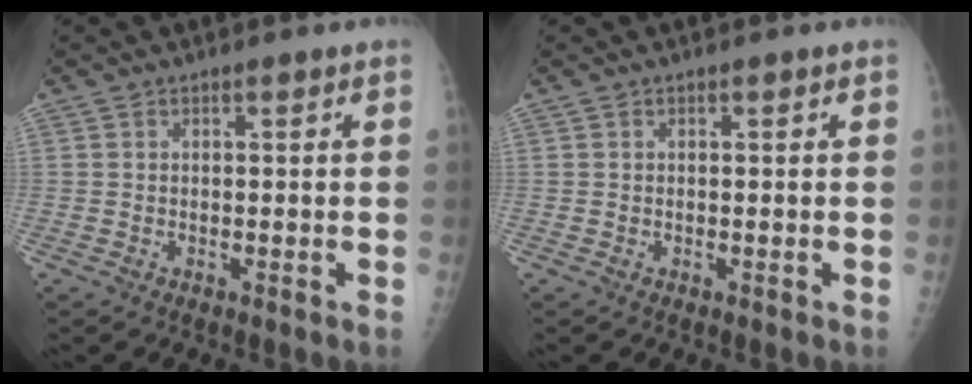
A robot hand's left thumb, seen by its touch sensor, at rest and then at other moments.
{"total": 0.0}